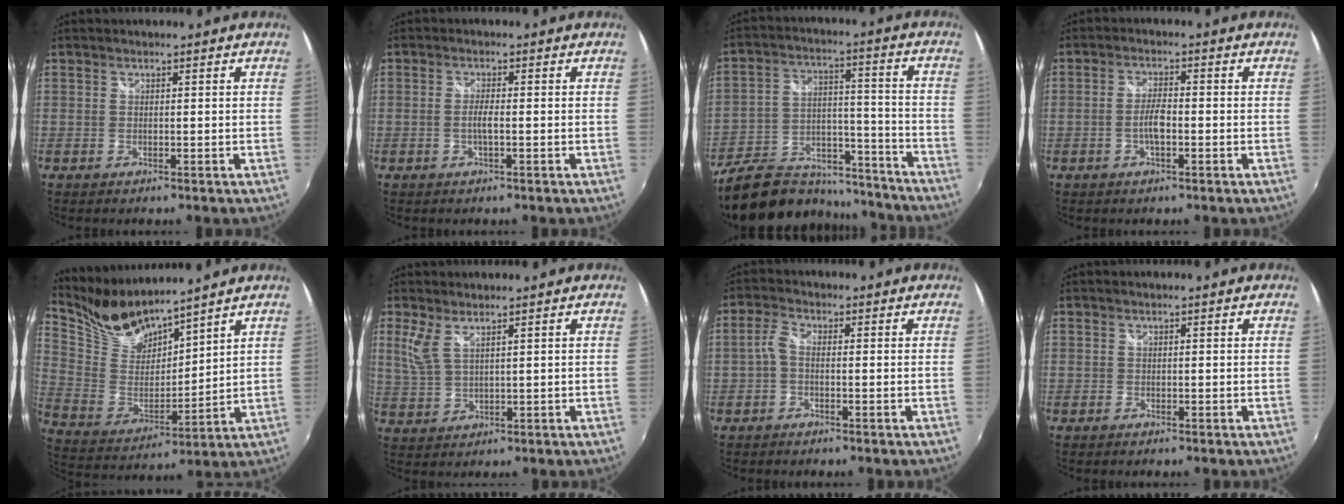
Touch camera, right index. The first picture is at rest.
{"total": 1.9, "force": [-0.5, 0.1, 1.8], "torque": [-0.036, -0.002, -0.010]}
{"total": 23.6, "force": [-19.2, 10.0, 9.4], "torque": [-0.188, 0.026, -0.268]}
{"total": 3.6, "force": [-1.2, 1.1, 3.2], "torque": [-0.067, 0.002, -0.022]}
{"total": 11.5, "force": [10.7, 2.3, 3.5], "torque": [-0.086, -0.012, 0.221]}
{"total": 4.1, "force": [2.4, 1.2, 3.1], "torque": [-0.070, -0.005, 0.054]}
{"total": 2.5, "force": [-0.7, 1.2, 2.1], "torque": [-0.049, 0.007, -0.018]}
{"total": 0.0}